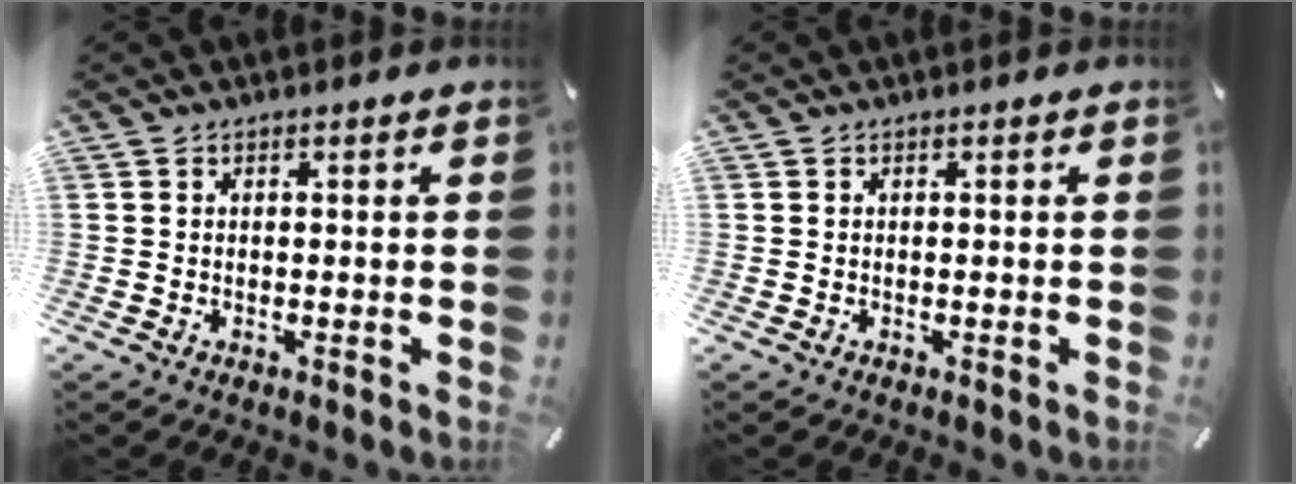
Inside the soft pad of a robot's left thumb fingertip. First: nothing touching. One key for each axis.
{"total": 0.0}